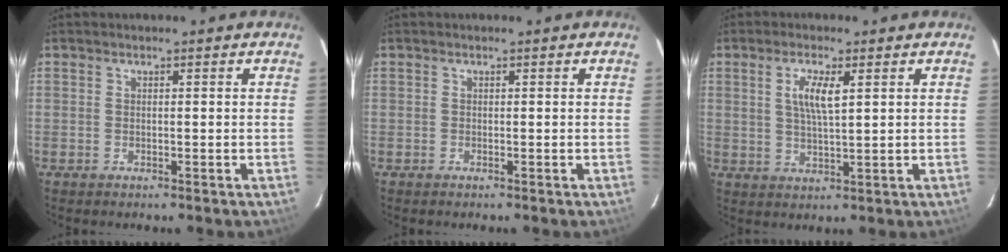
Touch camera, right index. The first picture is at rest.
{"total": 0.0}
{"total": 5.1, "force": [1.7, 1.3, 4.6], "torque": [-0.090, 0.001, 0.034]}